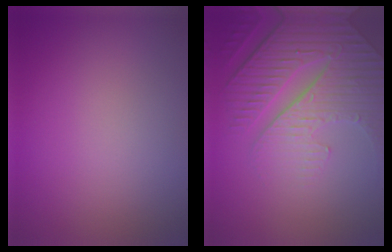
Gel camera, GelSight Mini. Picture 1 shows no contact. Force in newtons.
{"total": 6.4, "press": 5.4, "slide": 3.4}